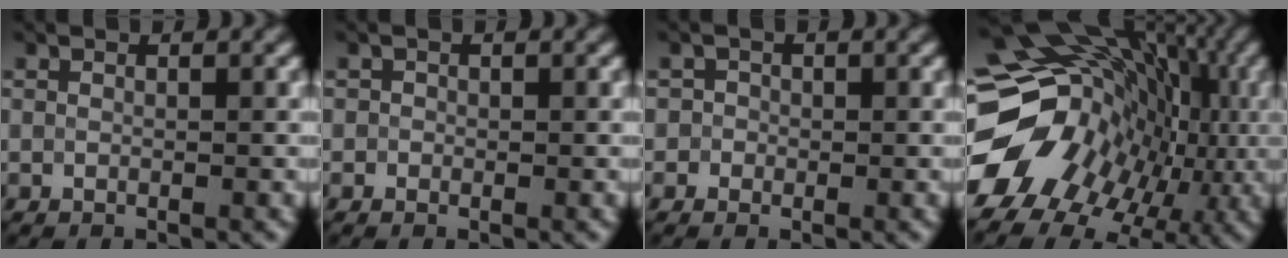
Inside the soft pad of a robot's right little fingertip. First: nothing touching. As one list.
[{"total": 0.0}, {"total": 0.8, "force": [-0.2, 0.7, 0.0], "torque": [0.011, -0.003, -0.006]}, {"total": 18.7, "force": [-2.6, 14.8, 11.2], "torque": [-0.187, 0.003, -0.043]}]